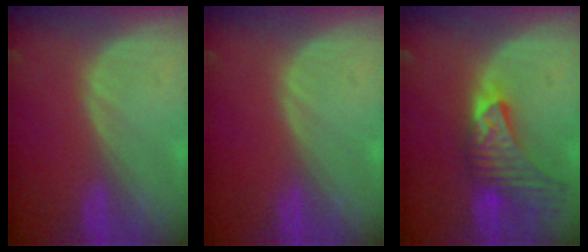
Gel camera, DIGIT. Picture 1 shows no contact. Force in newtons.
{"total": 0.0}
{"total": 9.2, "press": 8.3, "slide": 3.9}